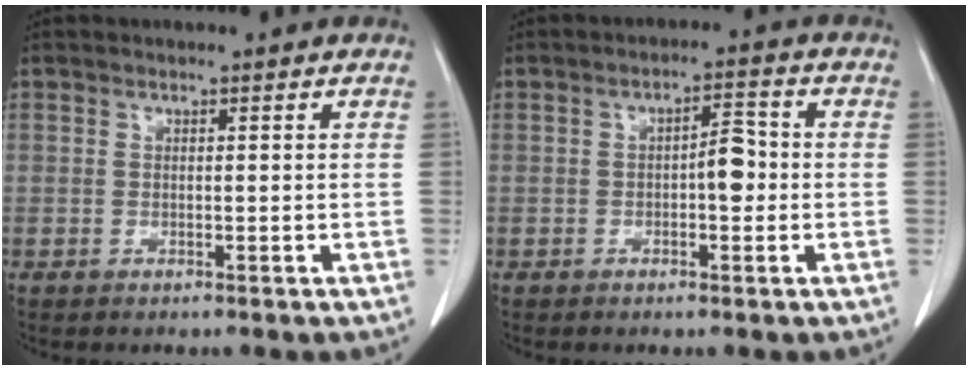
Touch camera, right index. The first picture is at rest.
{"total": 4.0, "force": [-0.5, 1.5, 3.6], "torque": [-0.051, 0.009, -0.009]}